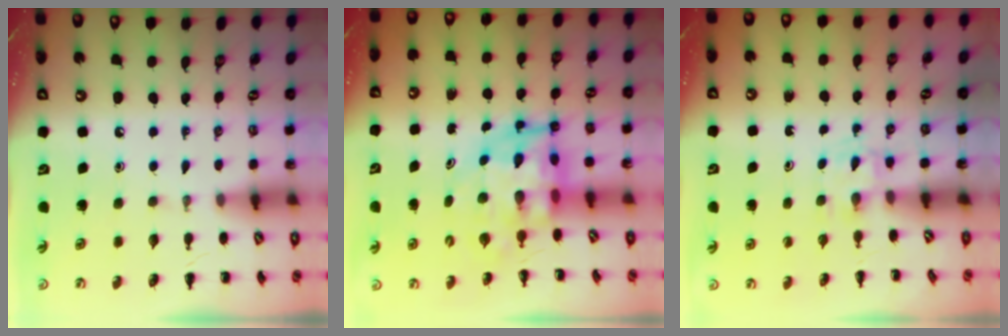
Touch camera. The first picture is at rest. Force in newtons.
{"total": 7.0, "press": 6.6, "slide": 2.3}
{"total": 2.2, "press": 1.9, "slide": 1.1}